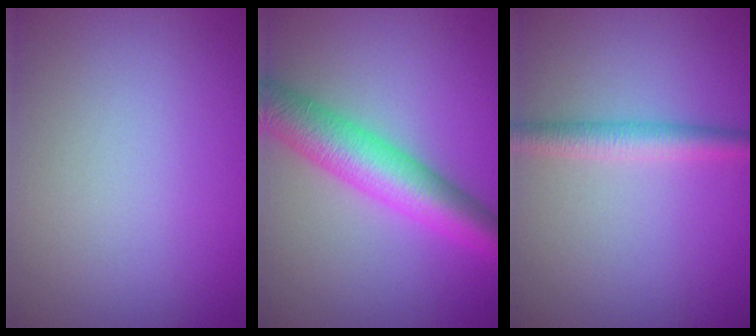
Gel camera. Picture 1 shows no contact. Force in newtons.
{"total": 6.7, "press": 6.7, "slide": 0.1}
{"total": 2.7, "press": 2.7, "slide": 0.1}